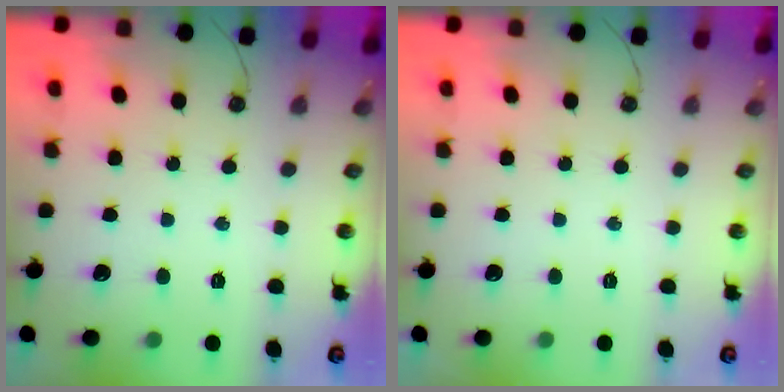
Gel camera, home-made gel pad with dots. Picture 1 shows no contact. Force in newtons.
{"total": 0.0}